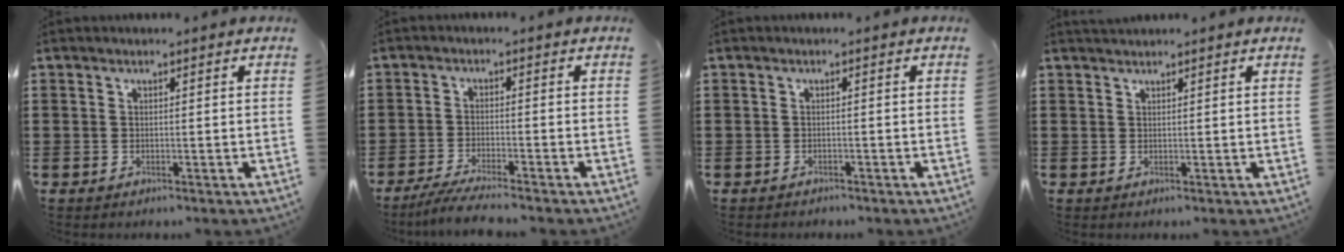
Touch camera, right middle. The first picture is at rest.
{"total": 3.9, "force": [-3.5, -0.2, 1.8], "torque": [-0.037, -0.011, -0.065]}
{"total": 0.6, "force": [-0.6, 0.1, 0.0], "torque": [-0.001, -0.001, -0.013]}
{"total": 1.0, "force": [1.0, 0.2, 0.1], "torque": [-0.004, 0.001, 0.019]}